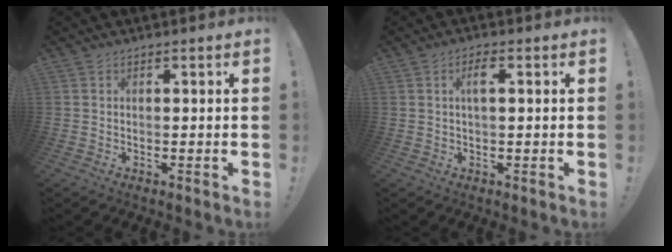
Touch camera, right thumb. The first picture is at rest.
{"total": 3.7, "force": [0.9, 1.3, 3.3], "torque": [-0.057, 0.004, 0.011]}